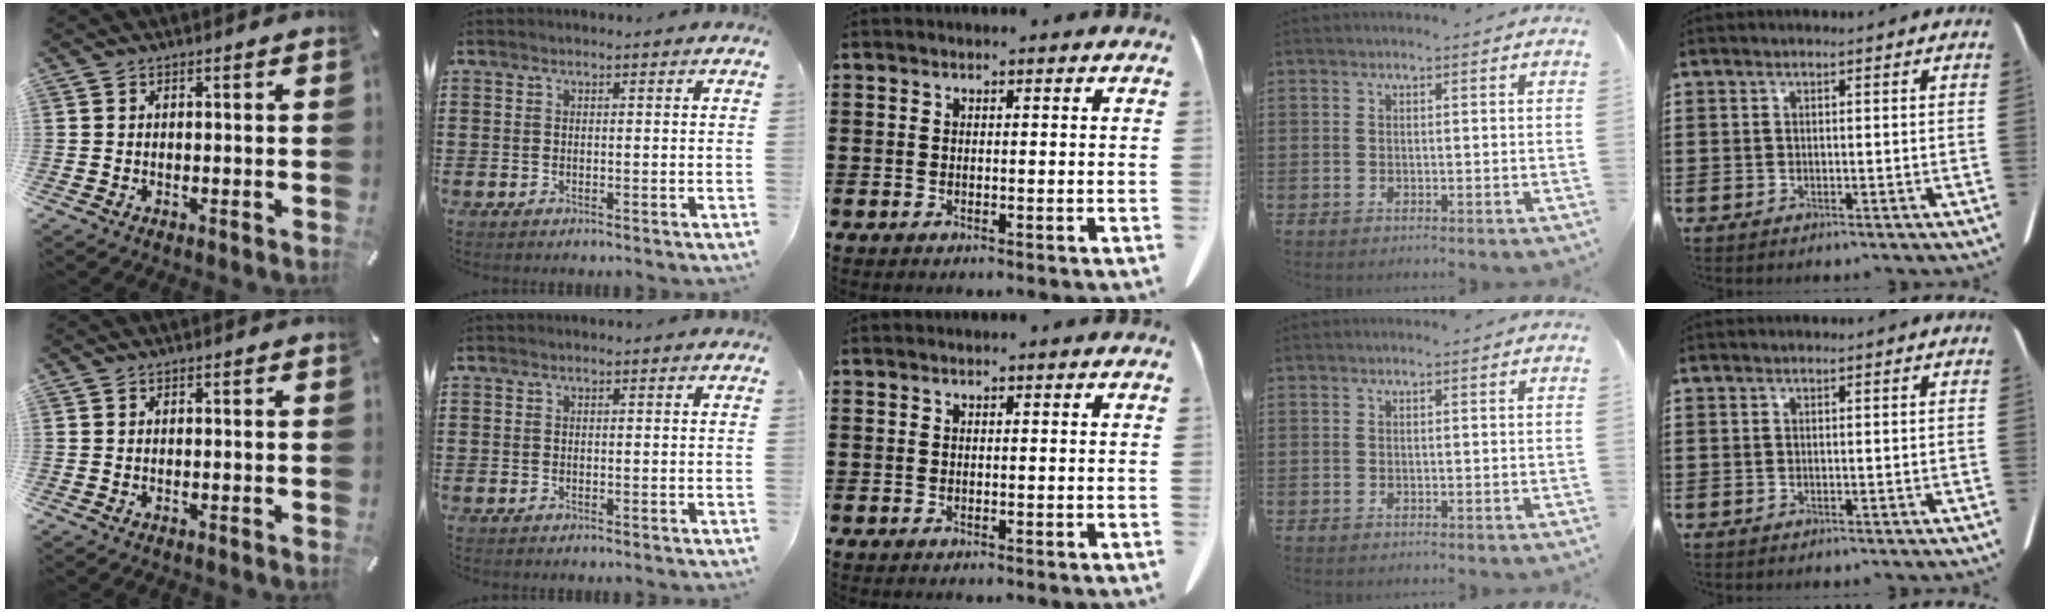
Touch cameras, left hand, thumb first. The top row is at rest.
{}